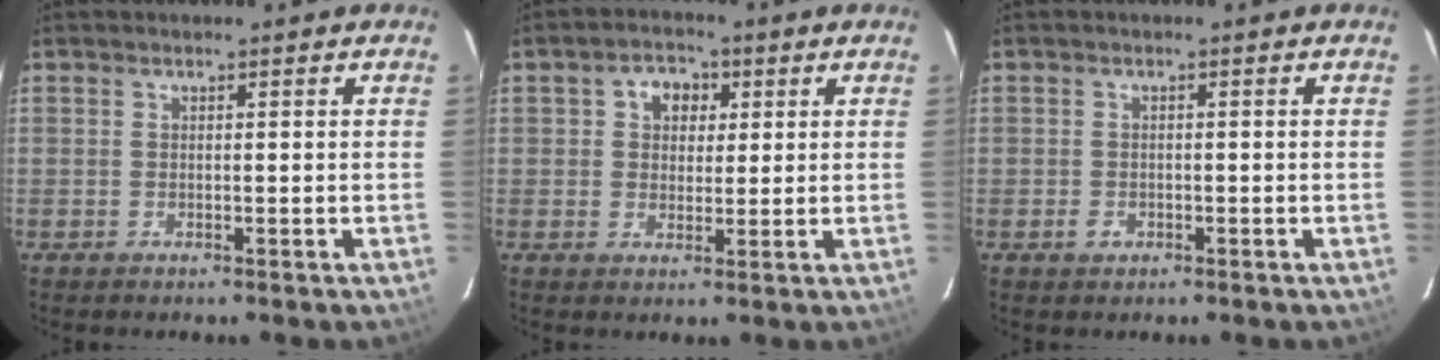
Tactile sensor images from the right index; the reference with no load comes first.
{"total": 5.0, "force": [1.5, 4.1, 2.4], "torque": [-0.035, 0.017, 0.025]}
{"total": 1.8, "force": [-0.9, 1.4, 0.7], "torque": [-0.012, 0.003, -0.012]}